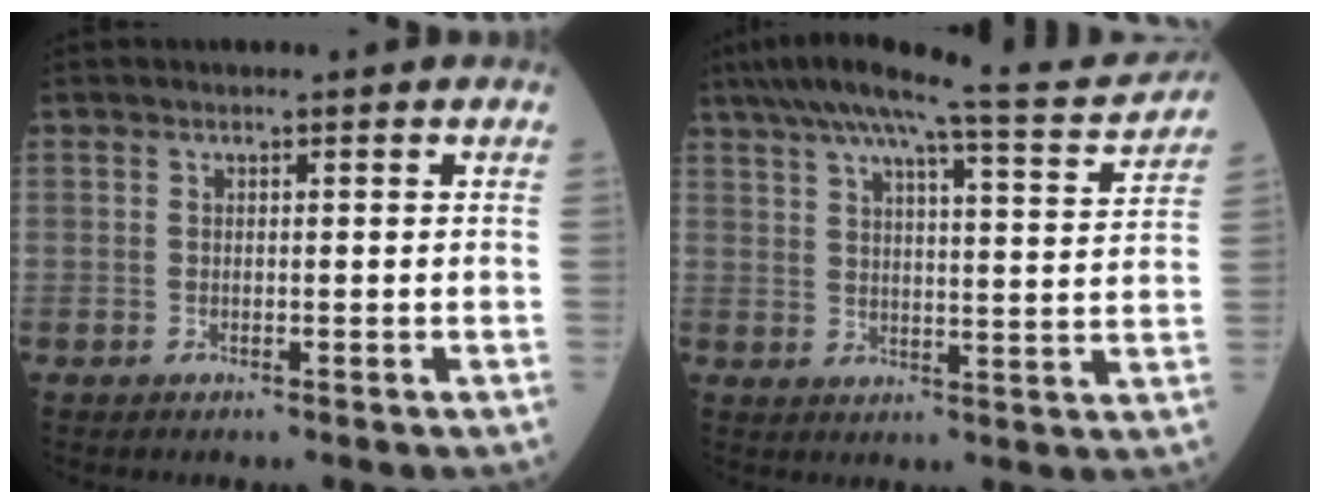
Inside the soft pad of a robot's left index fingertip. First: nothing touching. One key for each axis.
{"total": 14.8, "fx": 13.3, "fy": -0.2, "fz": 6.6, "tx": -0.112, "ty": -0.016, "tz": 0.175}